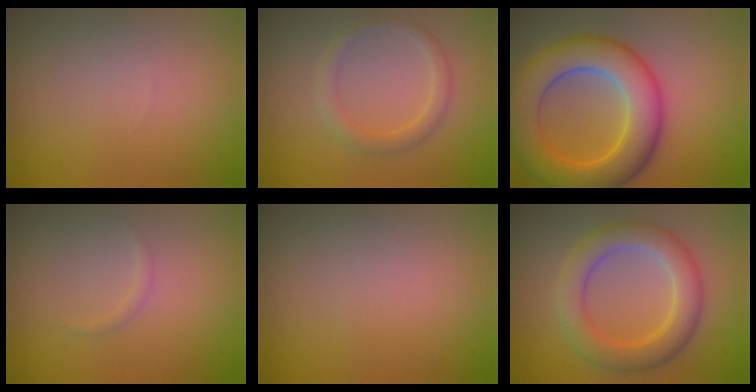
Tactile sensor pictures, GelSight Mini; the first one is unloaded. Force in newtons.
{"total": 1.8, "press": 1.8, "slide": 0.0}
{"total": 8.6, "press": 8.6, "slide": 0.2}
{"total": 0.5, "press": 0.5, "slide": 0.0}
{"total": 0.0}
{"total": 5.0, "press": 5.0, "slide": 0.3}